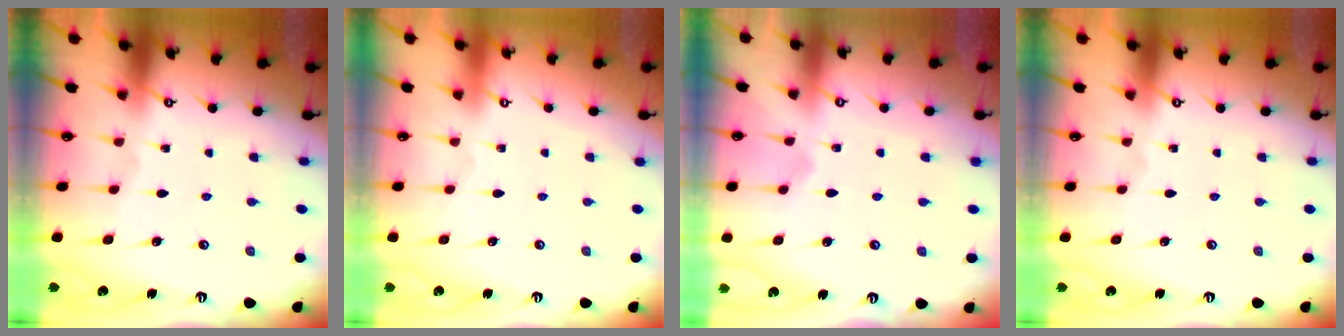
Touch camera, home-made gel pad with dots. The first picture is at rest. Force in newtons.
{"total": 4.0, "press": 4.0, "slide": 0.1}
{"total": 6.0, "press": 6.0, "slide": 0.3}
{"total": 0.0}